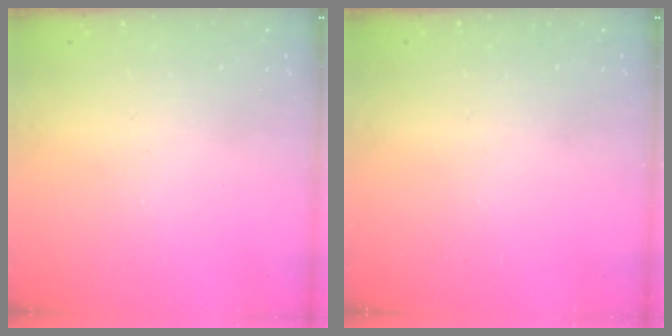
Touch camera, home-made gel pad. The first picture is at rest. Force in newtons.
{"total": 0.0}